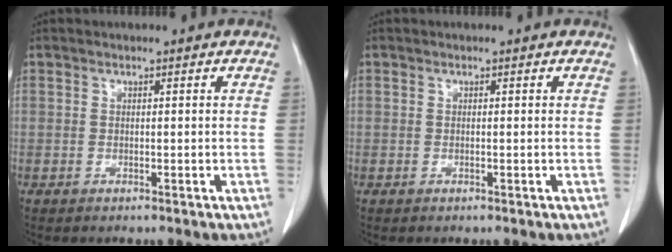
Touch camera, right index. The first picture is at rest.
{"total": 0.0}